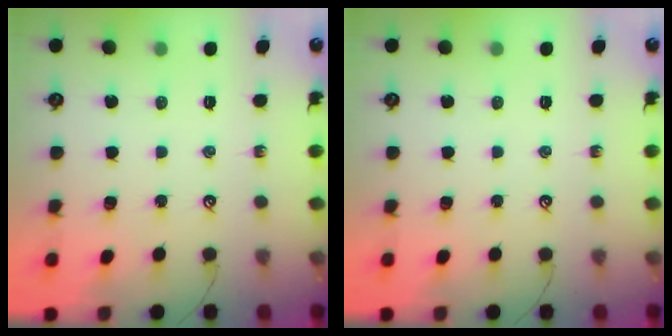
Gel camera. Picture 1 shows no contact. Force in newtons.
{"total": 0.0}